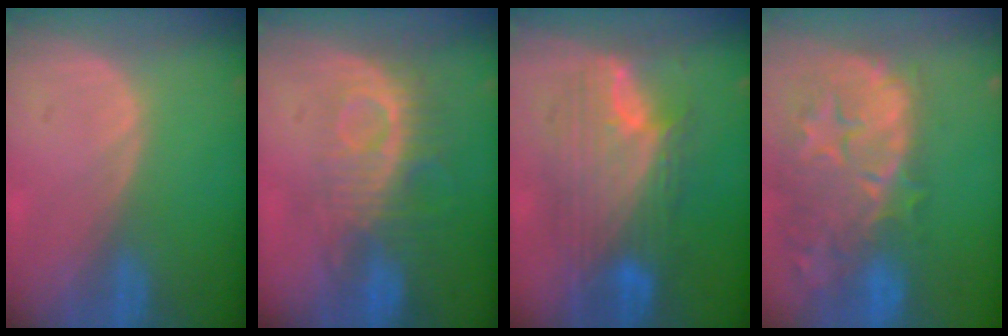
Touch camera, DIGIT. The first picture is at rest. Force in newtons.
{"total": 9.3, "press": 8.2, "slide": 4.4}
{"total": 10.0, "press": 10.0, "slide": 0.6}
{"total": 14.8, "press": 11.8, "slide": 9.0}